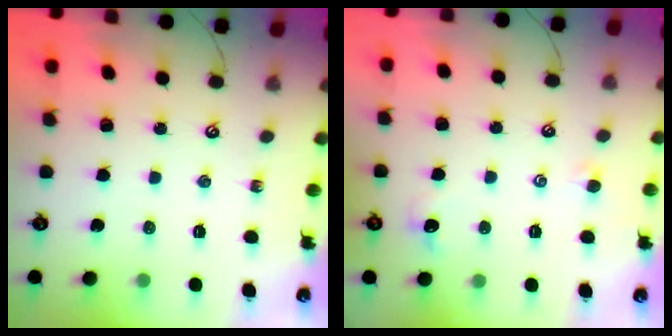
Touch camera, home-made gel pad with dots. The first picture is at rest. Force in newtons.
{"total": 1.0, "press": 0.8, "slide": 0.5}